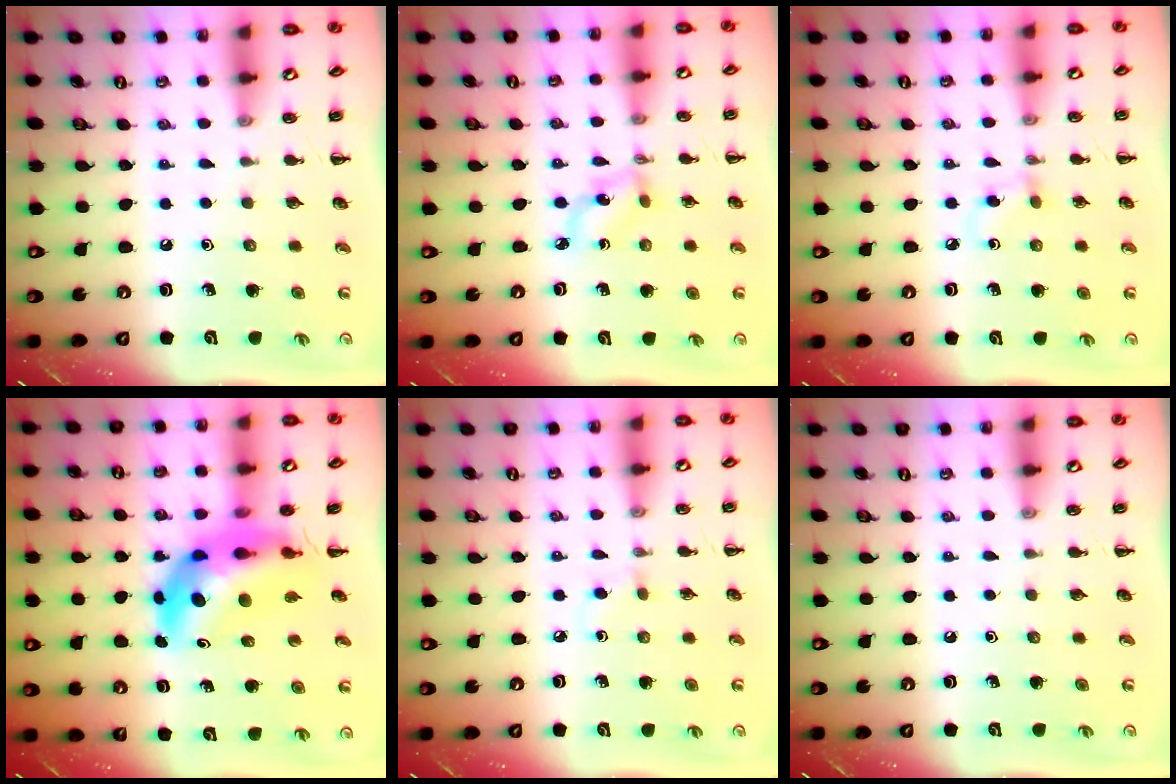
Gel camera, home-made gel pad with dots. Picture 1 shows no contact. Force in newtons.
{"total": 3.2, "press": 3.1, "slide": 0.7}
{"total": 4.5, "press": 4.1, "slide": 1.8}
{"total": 10.3, "press": 9.8, "slide": 3.1}
{"total": 2.7, "press": 2.5, "slide": 0.9}
{"total": 0.0}